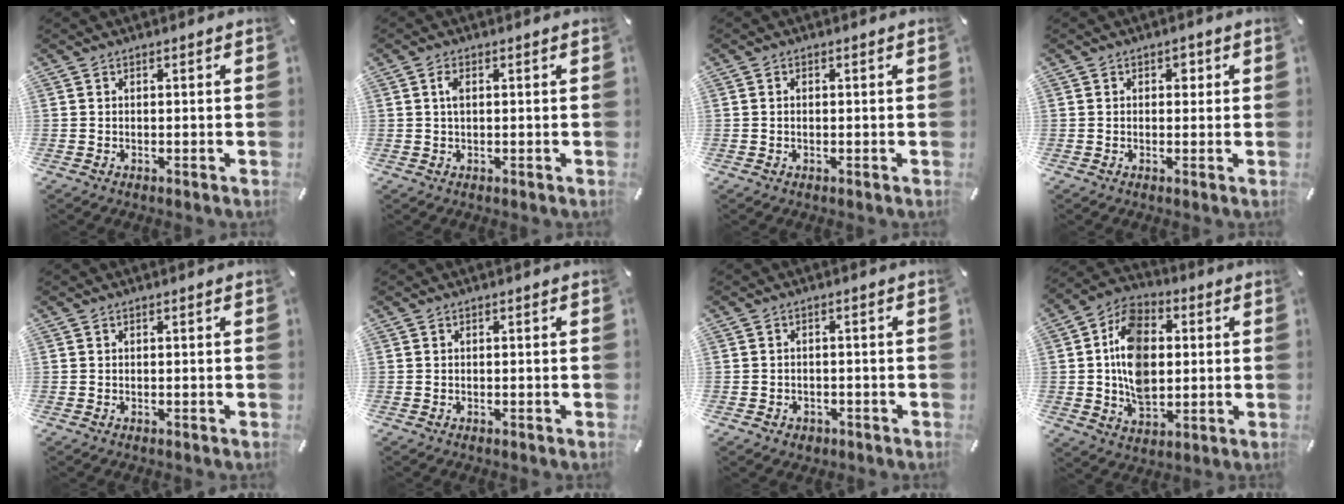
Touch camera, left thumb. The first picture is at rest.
{"total": 2.2, "force": [0.4, 0.9, 1.9], "torque": [-0.040, 0.006, 0.005]}
{"total": 0.8, "force": [-0.1, 0.4, 0.6], "torque": [-0.013, 0.002, -0.003]}
{"total": 2.0, "force": [0.5, 1.6, 1.1], "torque": [-0.001, 0.000, 0.000]}
{"total": 0.0}
{"total": 0.0}
{"total": 2.0, "force": [-1.0, 1.7, 0.4], "torque": [-0.006, 0.007, -0.022]}
{"total": 14.7, "force": [1.0, 10.7, 10.1], "torque": [-0.199, 0.012, 0.021]}